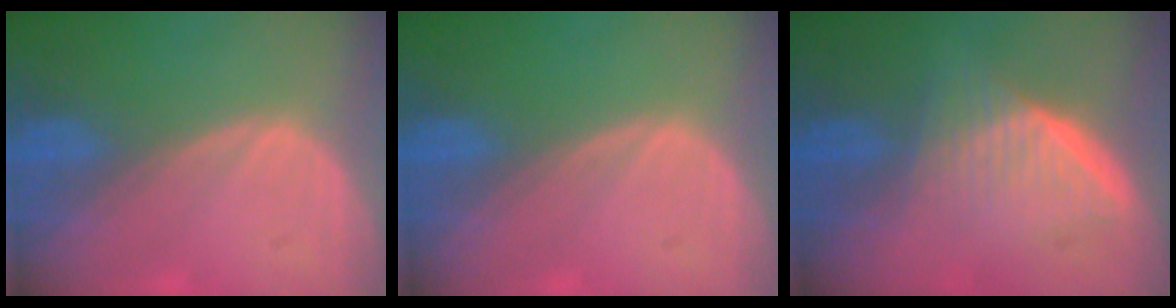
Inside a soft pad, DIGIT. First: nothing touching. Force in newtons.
{"total": 0.0}
{"total": 6.8, "press": 6.0, "slide": 3.1}